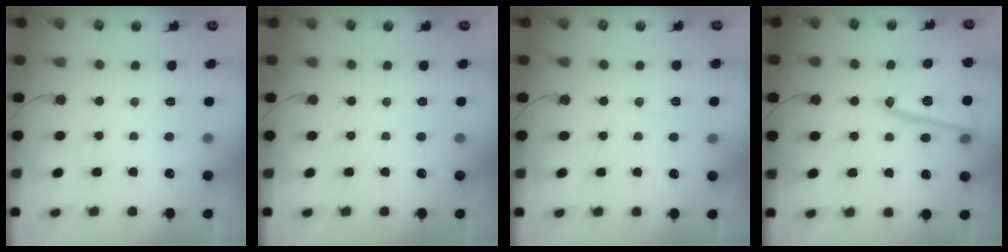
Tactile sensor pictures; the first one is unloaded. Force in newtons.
{"total": 0.0}
{"total": 6.1, "press": 4.0, "slide": 4.6}
{"total": 16.9, "press": 16.7, "slide": 2.0}